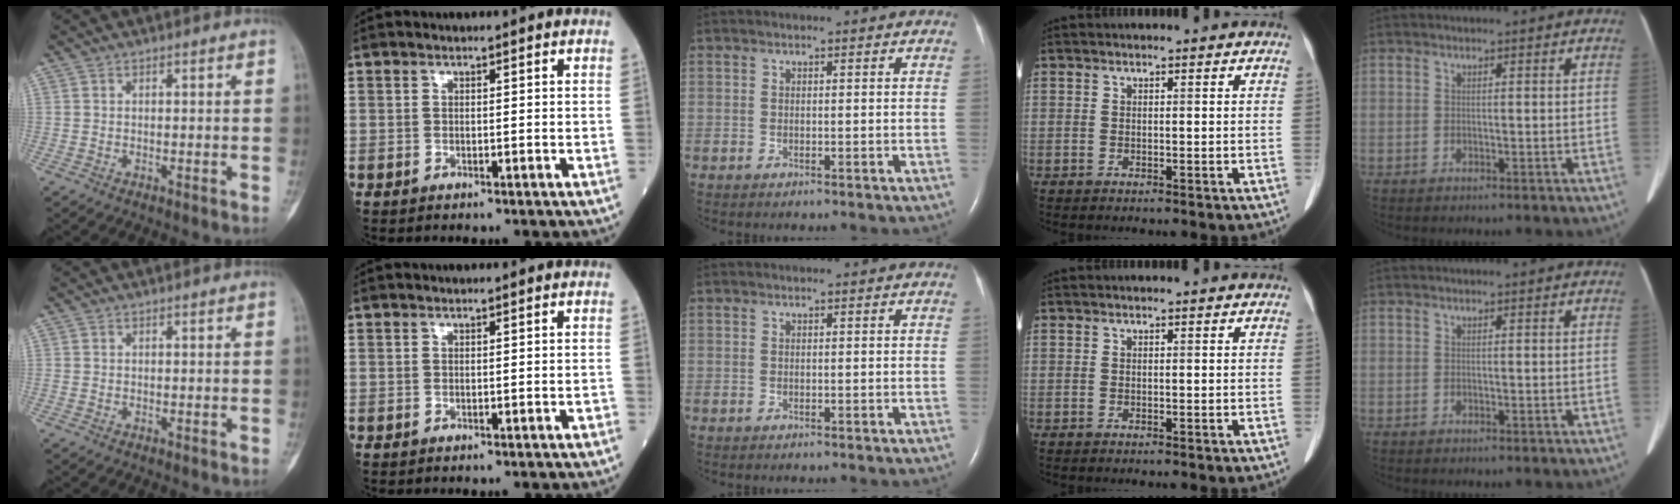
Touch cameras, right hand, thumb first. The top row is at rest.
{}